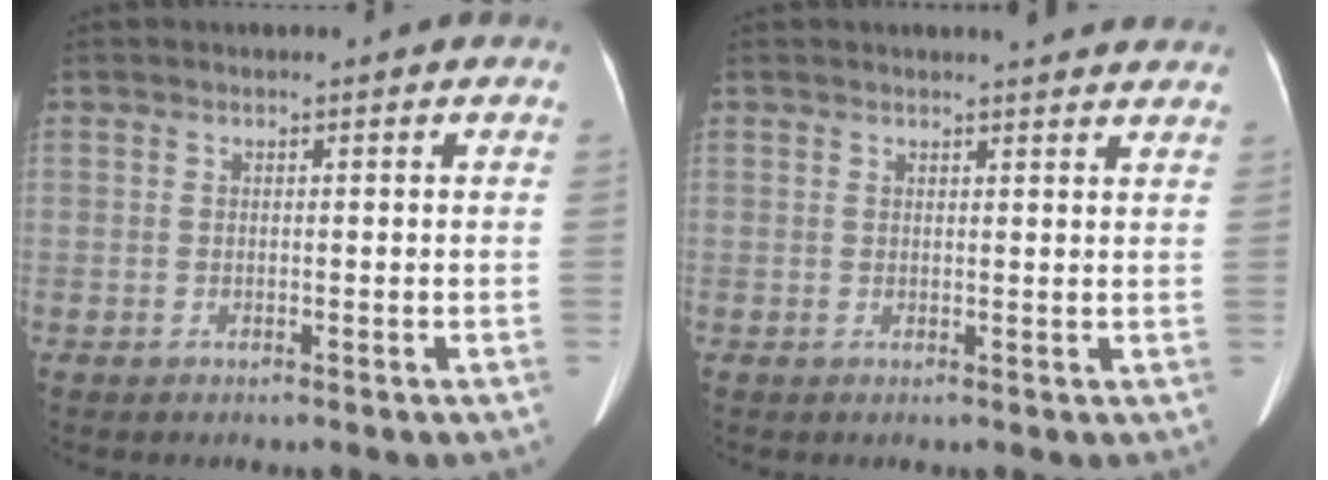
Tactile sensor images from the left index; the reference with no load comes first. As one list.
[{"total": 5.9, "force": [5.5, 0.5, 2.0], "torque": [-0.025, 0.001, 0.048]}]